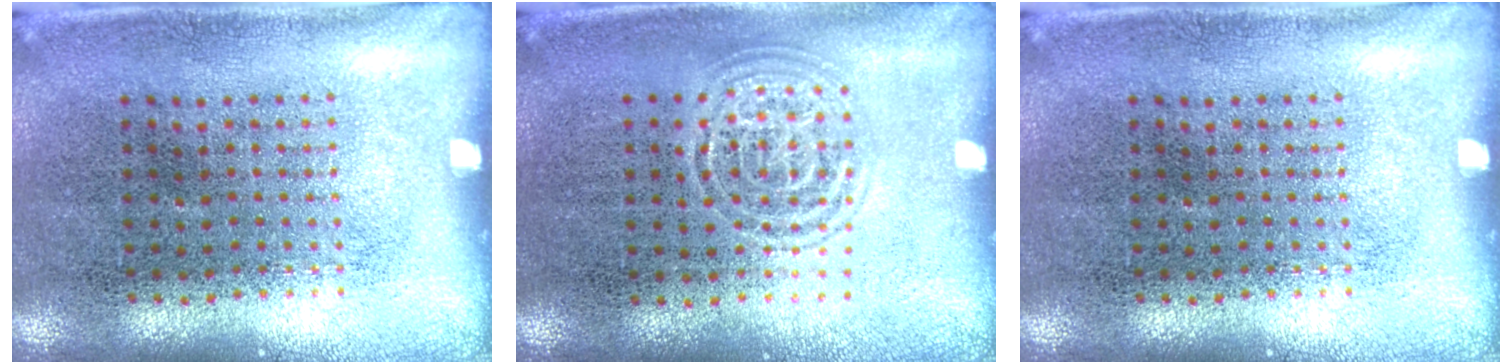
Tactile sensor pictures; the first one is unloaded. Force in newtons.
{"total": 1.4, "press": 1.3, "slide": 0.3}
{"total": 0.0}